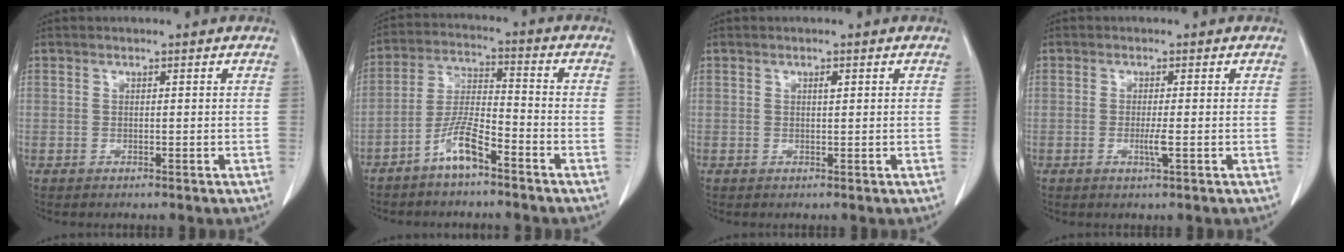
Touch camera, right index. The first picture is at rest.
{"total": 7.1, "force": [-4.7, 1.3, 5.1], "torque": [-0.112, 0.005, -0.093]}
{"total": 0.8, "force": [0.3, 0.2, 0.7], "torque": [-0.014, 0.000, 0.005]}
{"total": 2.0, "force": [-0.5, -0.1, 1.9], "torque": [-0.037, -0.005, -0.010]}